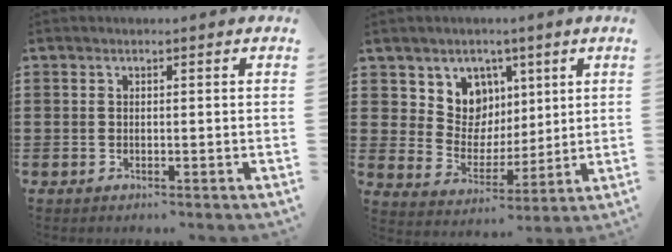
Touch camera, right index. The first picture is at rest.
{"total": 7.8, "force": [4.1, 6.5, 1.4], "torque": [-0.066, -0.021, 0.077]}